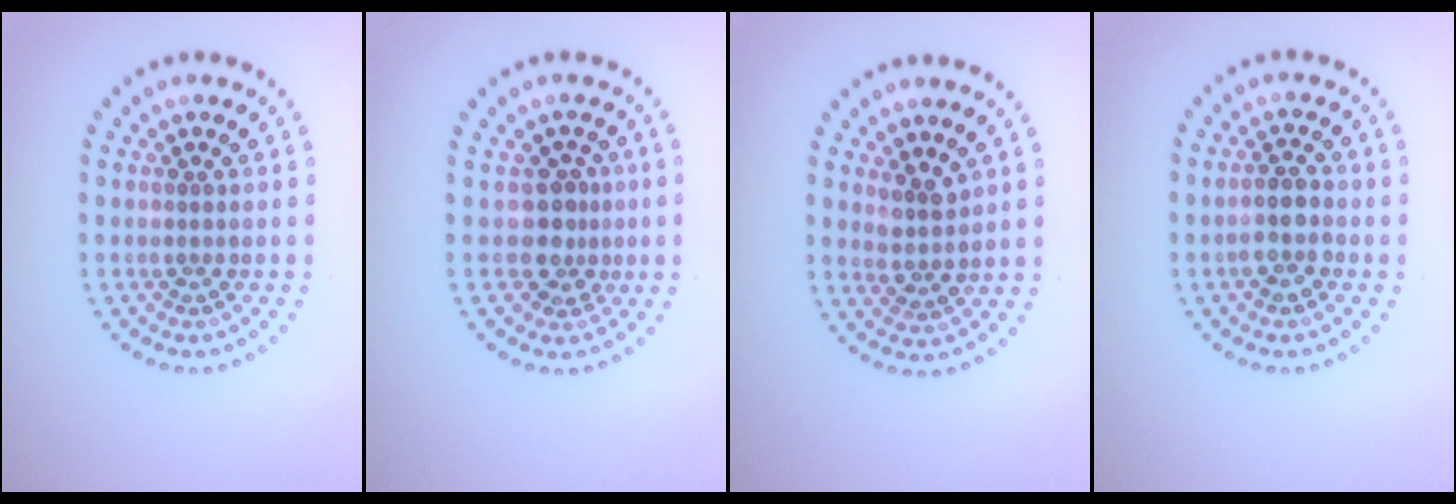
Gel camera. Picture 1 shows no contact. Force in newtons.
{"total": 2.5, "press": 2.0, "slide": 1.5}
{"total": 2.2, "press": 1.8, "slide": 1.2}
{"total": 2.6, "press": 2.4, "slide": 1.0}